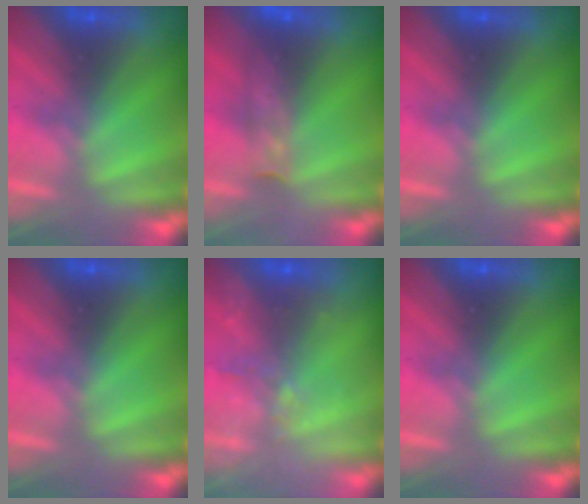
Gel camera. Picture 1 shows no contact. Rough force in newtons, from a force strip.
{"total": 8.5}
{"total": 0.0}
{"total": 0.0}
{"total": 9.1}
{"total": 0.0}